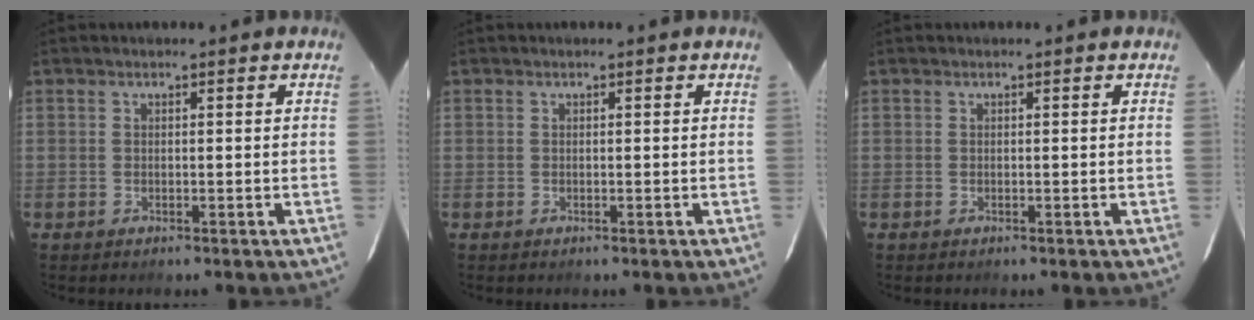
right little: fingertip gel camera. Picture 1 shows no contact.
{"total": 0.0}
{"total": 0.0}